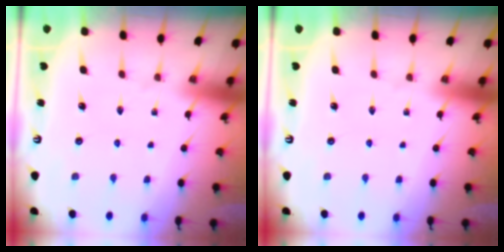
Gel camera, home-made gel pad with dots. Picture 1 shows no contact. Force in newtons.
{"total": 0.0}